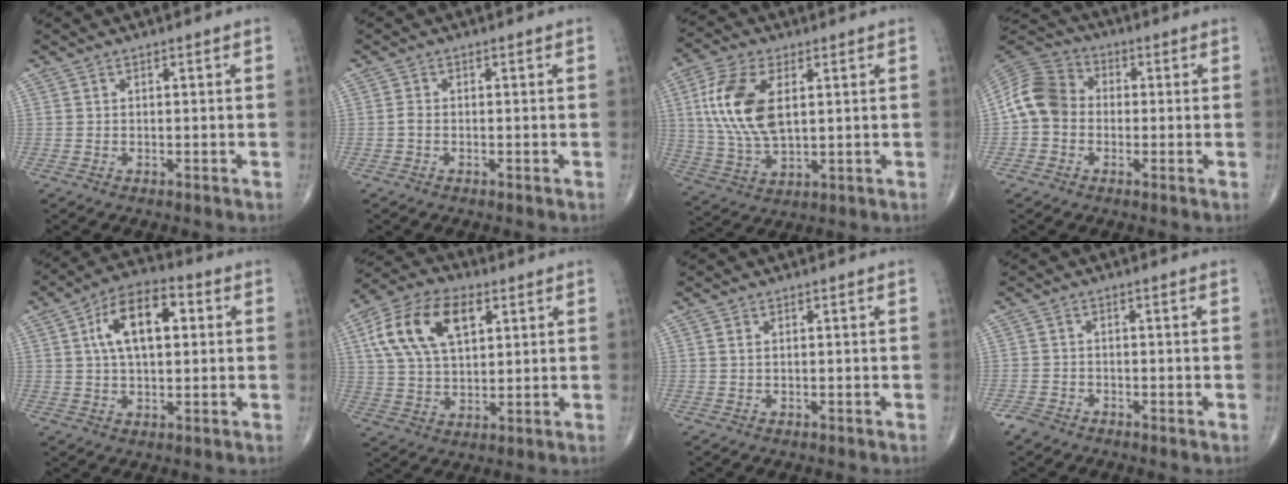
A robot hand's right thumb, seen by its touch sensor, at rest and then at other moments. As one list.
[{"total": 0.8, "force": [-0.3, 0.5, 0.6], "torque": [-0.015, 0.000, -0.010]}, {"total": 14.6, "force": [3.3, 7.6, 12.0], "torque": [-0.250, -0.006, 0.066]}, {"total": 9.8, "force": [-1.0, 8.0, 5.6], "torque": [-0.102, 0.031, -0.034]}, {"total": 13.0, "force": [3.1, 6.8, 10.7], "torque": [-0.172, 0.016, 0.046]}, {"total": 16.2, "force": [5.8, 9.2, 12.0], "torque": [-0.213, 0.004, 0.104]}, {"total": 0.9, "force": [0.4, 0.5, 0.7], "torque": [-0.017, 0.003, 0.009]}, {"total": 2.1, "force": [-1.5, 1.3, 0.6], "torque": [-0.010, 0.000, -0.033]}]